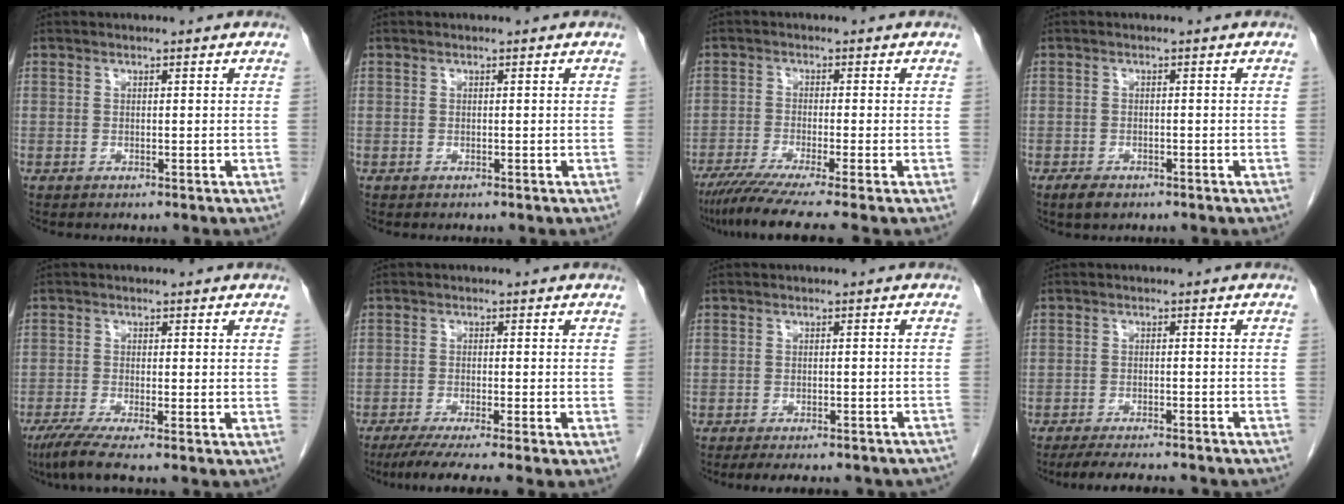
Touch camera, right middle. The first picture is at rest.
{"total": 0.0}
{"total": 9.4, "force": [-7.3, -1.2, 5.7], "torque": [-0.081, -0.030, -0.118]}
{"total": 2.3, "force": [-1.6, 1.1, 1.2], "torque": [-0.027, -0.001, -0.020]}
{"total": 4.8, "force": [-3.5, -0.4, 3.3], "torque": [-0.062, -0.016, -0.068]}
{"total": 8.3, "force": [-6.6, -0.9, 4.9], "torque": [-0.060, -0.021, -0.102]}
{"total": 15.1, "force": [-13.4, 3.6, 5.8], "torque": [-0.091, 0.001, -0.151]}
{"total": 12.8, "force": [-11.4, 2.0, 5.6], "torque": [-0.078, -0.012, -0.147]}